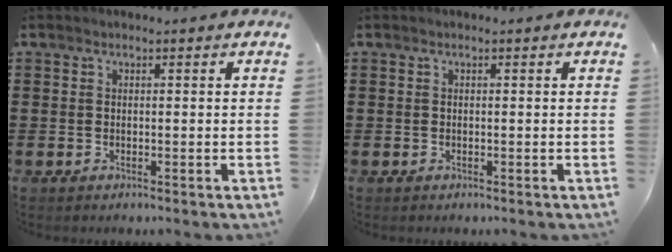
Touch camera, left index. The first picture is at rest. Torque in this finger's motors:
{"motor_torque": [0.25, 0.28, 0.02, 0.01]}